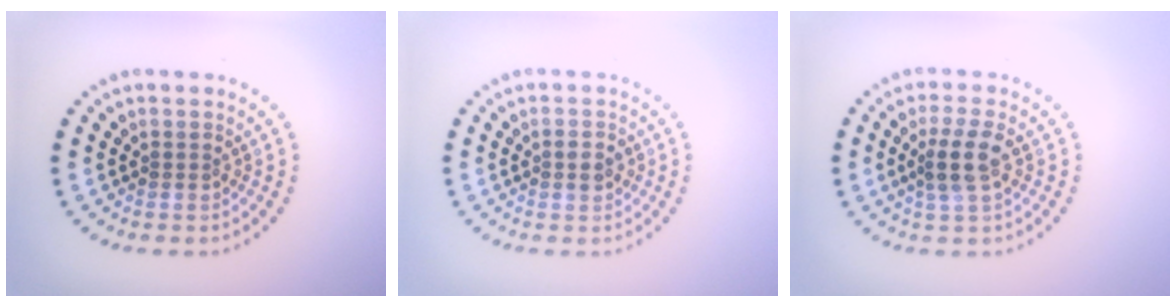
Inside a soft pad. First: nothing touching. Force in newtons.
{"total": 1.4, "press": 1.4, "slide": 0.1}
{"total": 3.4, "press": 3.2, "slide": 1.3}